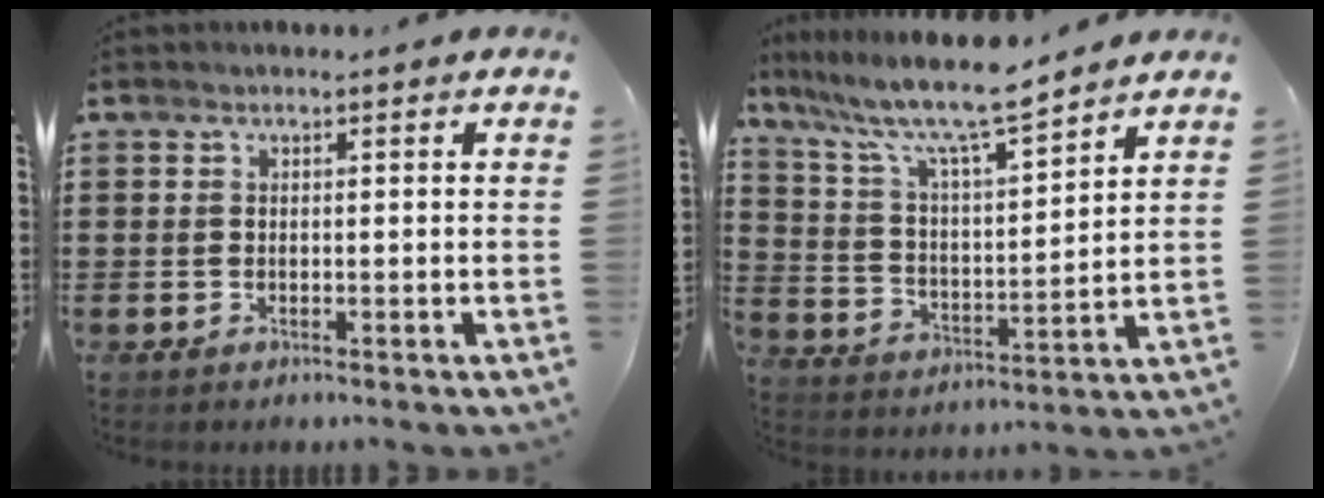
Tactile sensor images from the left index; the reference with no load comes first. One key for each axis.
{"total": 9.6, "fx": 8.0, "fy": 0.8, "fz": 5.1, "tx": -0.132, "ty": -0.045, "tz": 0.134}